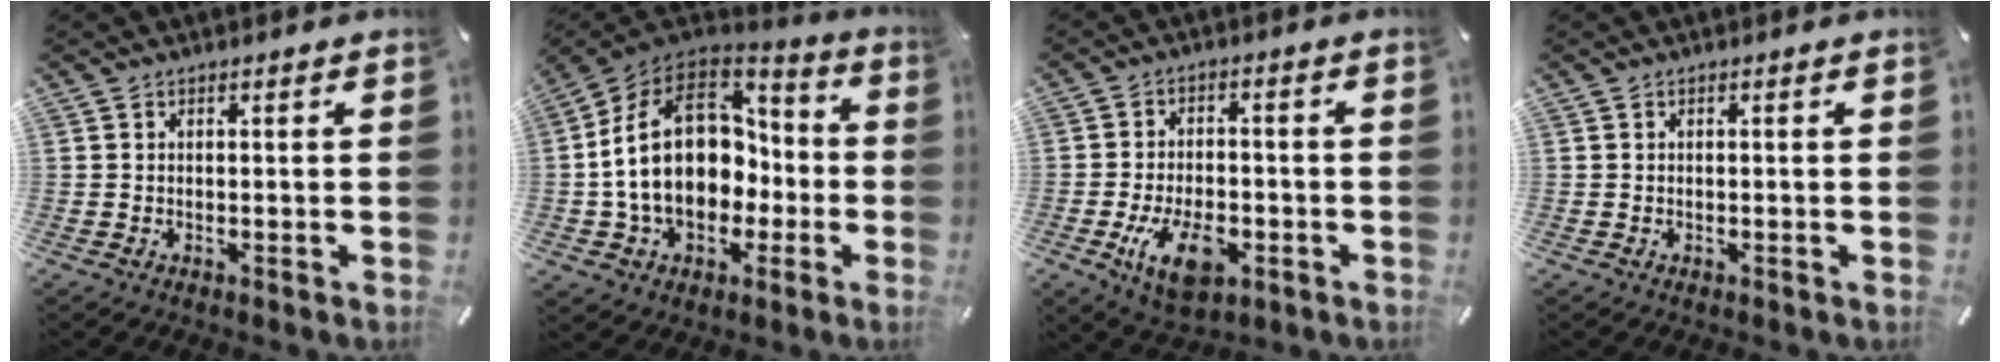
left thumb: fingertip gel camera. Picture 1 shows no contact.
{"total": 22.4, "force": [0.4, 16.8, 14.9], "torque": [-0.284, 0.010, 0.017]}
{"total": 10.8, "force": [-4.1, 6.1, 7.9], "torque": [-0.139, 0.004, -0.070]}
{"total": 0.0}